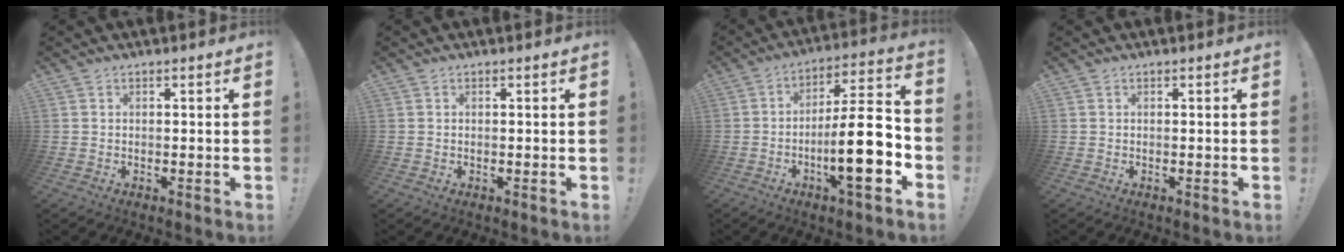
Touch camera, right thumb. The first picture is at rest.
{"total": 0.0}
{"total": 18.5, "force": [-5.8, 4.4, 16.9], "torque": [-0.262, 0.027, -0.094]}
{"total": 0.0}